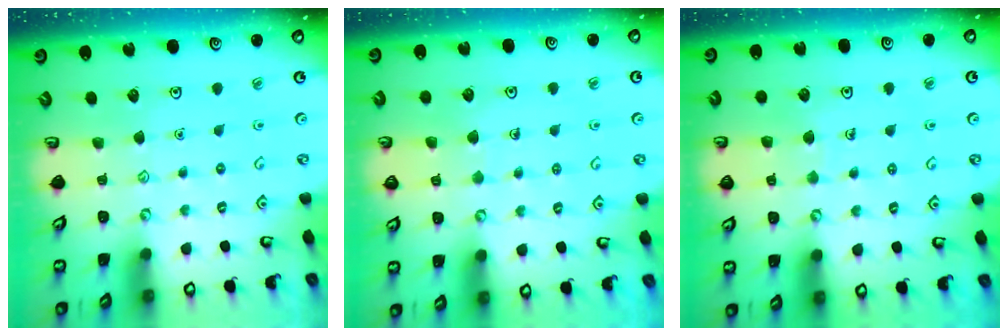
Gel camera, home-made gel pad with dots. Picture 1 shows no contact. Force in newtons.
{"total": 4.5, "press": 4.5, "slide": 0.2}
{"total": 4.3, "press": 4.2, "slide": 0.4}